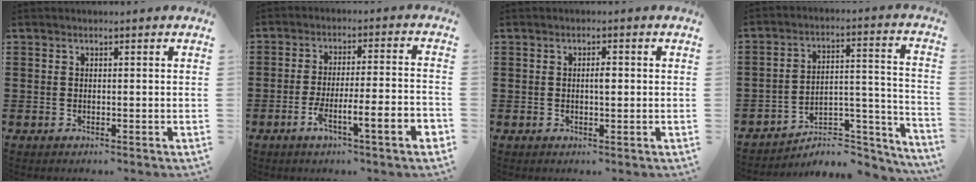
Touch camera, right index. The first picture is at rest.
{"total": 7.5, "force": [-4.0, 0.7, 6.3], "torque": [-0.108, -0.002, -0.075]}
{"total": 1.8, "force": [0.0, 0.6, 1.7], "torque": [-0.032, 0.002, -0.001]}
{"total": 4.7, "force": [-4.1, 1.6, 1.7], "torque": [-0.031, -0.002, -0.084]}